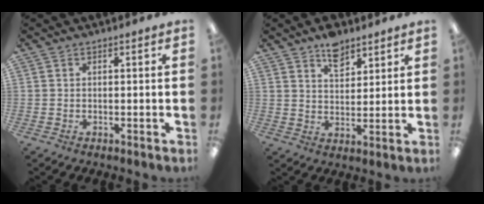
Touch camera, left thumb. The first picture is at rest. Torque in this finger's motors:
{"motor_torque": [1.08, 0.53, 1.13, -0.96, 0.02]}